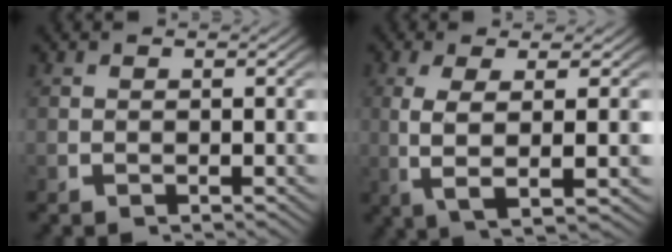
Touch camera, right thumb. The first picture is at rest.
{"total": 6.7, "force": [0.0, 2.2, 6.4], "torque": [-0.143, -0.016, 0.017]}